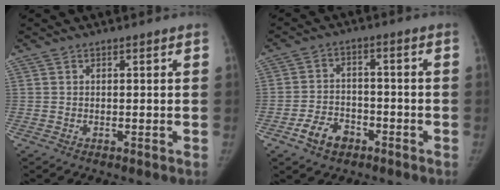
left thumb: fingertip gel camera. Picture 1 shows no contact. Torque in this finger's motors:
{"motor_torque": [-0.53, 0.64, 0.48, 0.23, 0.03]}